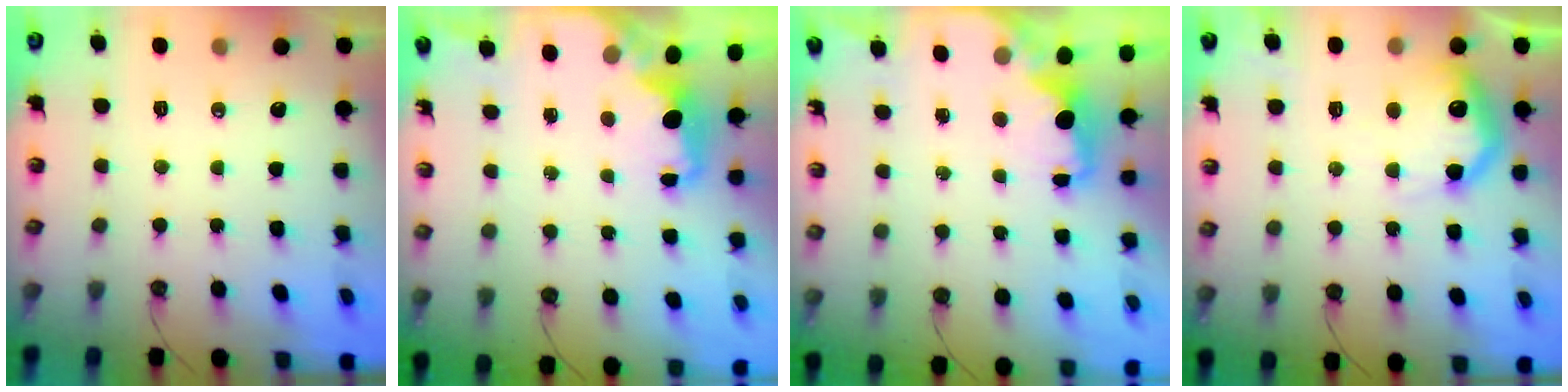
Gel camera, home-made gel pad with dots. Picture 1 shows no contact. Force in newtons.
{"total": 2.0, "press": 1.9, "slide": 0.8}
{"total": 2.1, "press": 2.0, "slide": 0.6}
{"total": 16.5, "press": 16.5, "slide": 1.0}